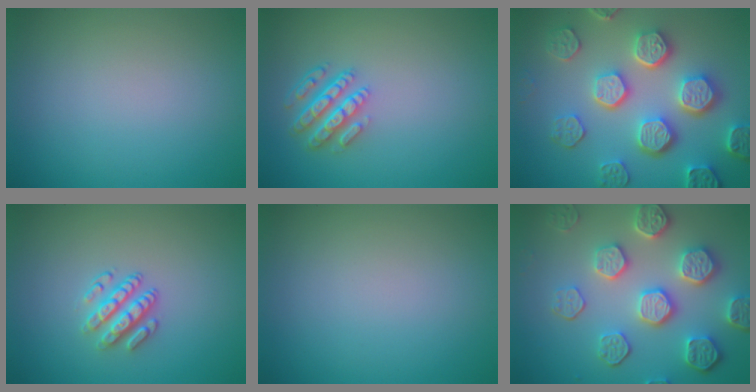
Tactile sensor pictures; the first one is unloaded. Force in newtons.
{"total": 4.3, "press": 3.3, "slide": 2.7}
{"total": 7.1, "press": 6.0, "slide": 3.7}
{"total": 2.9, "press": 2.5, "slide": 1.4}
{"total": 0.0}
{"total": 6.4, "press": 5.4, "slide": 3.4}